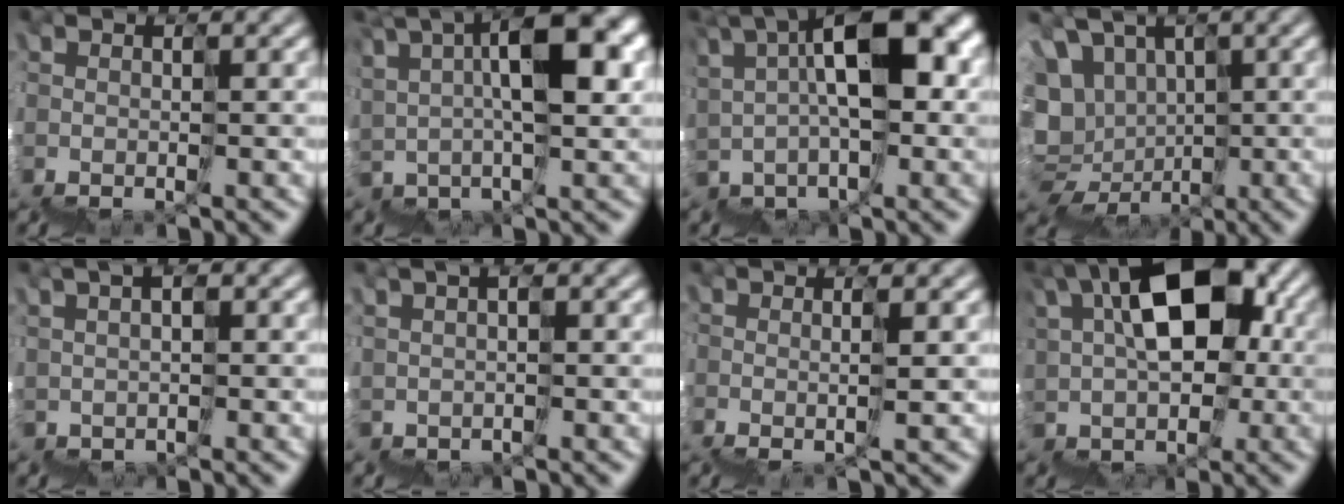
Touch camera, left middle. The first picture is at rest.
{"total": 8.2, "force": [6.1, 1.9, 5.2], "torque": [-0.081, 0.048, 0.098]}
{"total": 7.2, "force": [4.7, 2.8, 4.8], "torque": [-0.058, 0.046, 0.069]}
{"total": 7.9, "force": [2.9, 7.1, 1.8], "torque": [-0.024, 0.034, 0.041]}
{"total": 2.4, "force": [2.0, -0.4, -1.3], "torque": [0.021, 0.023, 0.027]}
{"total": 2.0, "force": [1.4, -0.5, -1.2], "torque": [0.020, 0.019, 0.017]}
{"total": 2.0, "force": [1.8, -0.8, 0.2], "torque": [0.020, 0.020, 0.028]}
{"total": 9.0, "force": [4.9, 5.5, 5.3], "torque": [-0.071, 0.042, 0.076]}